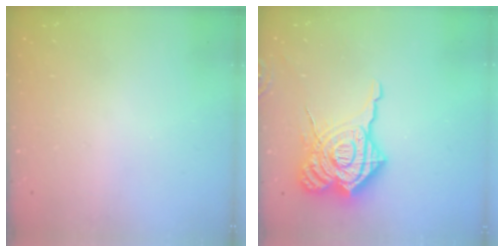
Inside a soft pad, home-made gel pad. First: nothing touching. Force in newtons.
{"total": 23.6, "press": 23.4, "slide": 2.7}